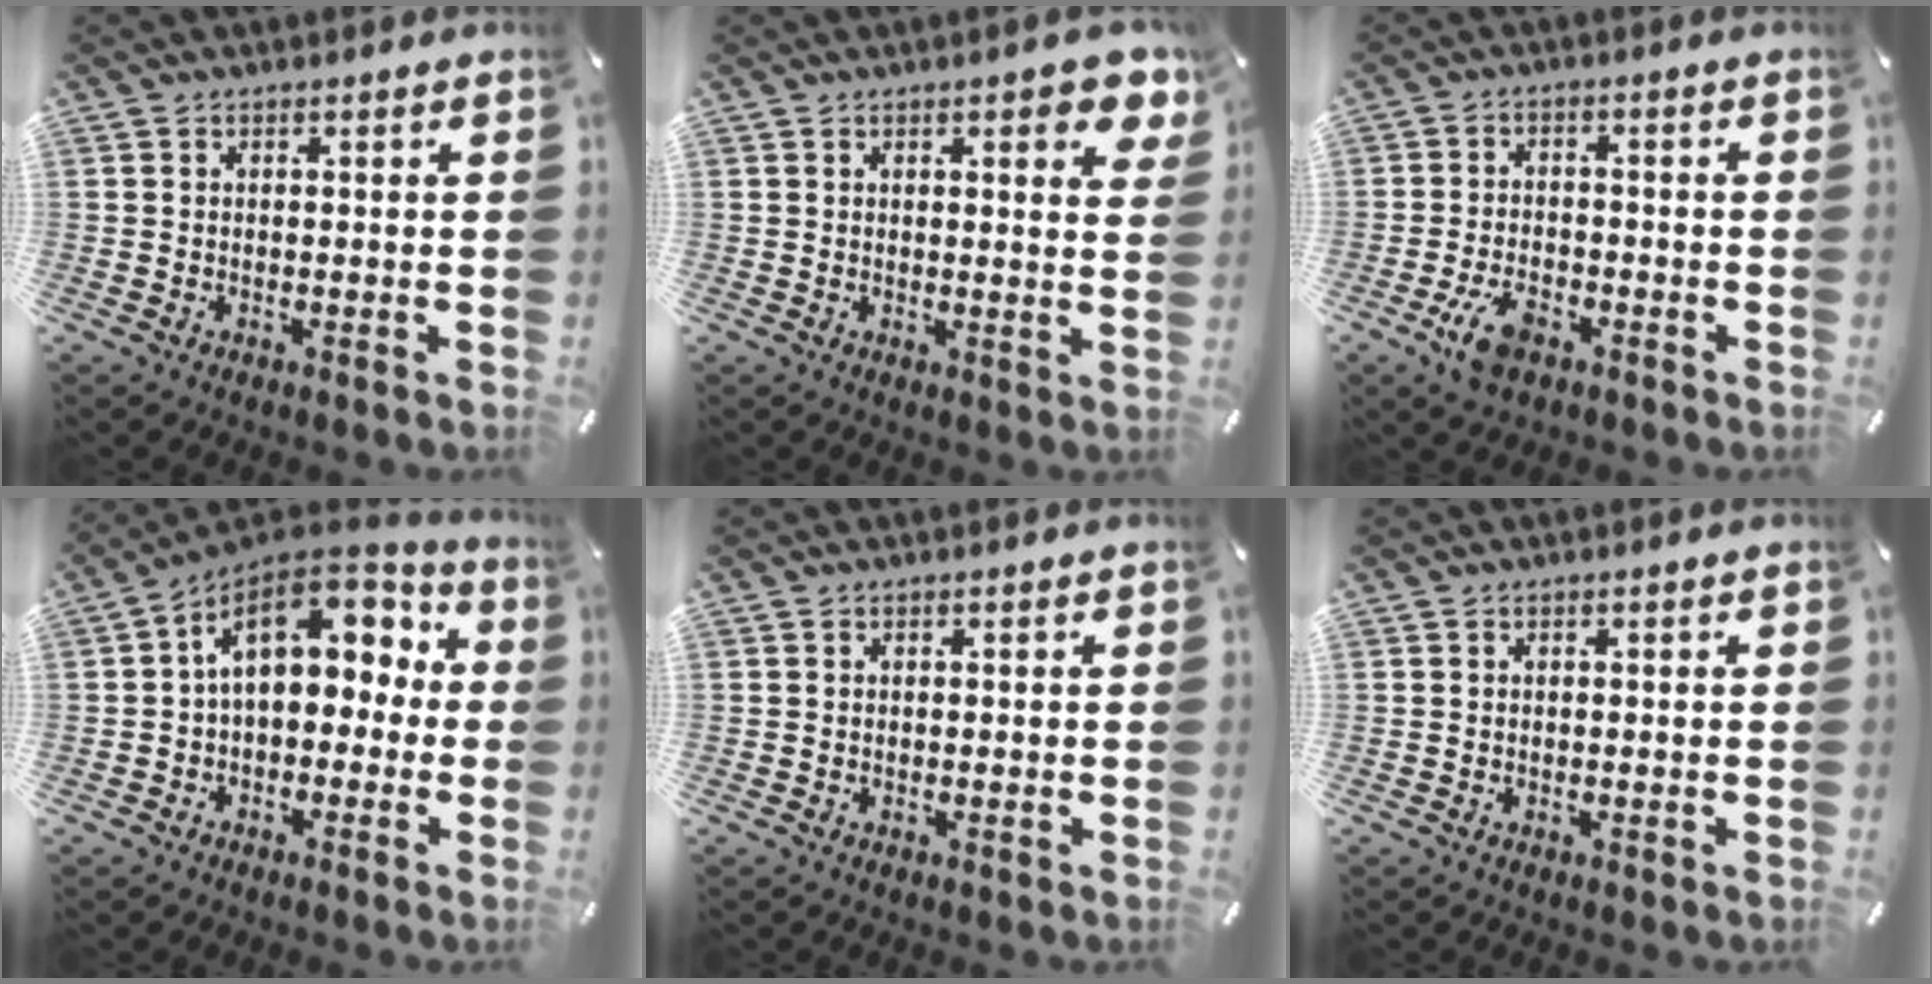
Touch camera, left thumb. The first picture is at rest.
{"total": 5.0, "force": [3.0, 1.6, 3.6], "torque": [-0.046, -0.017, 0.047]}
{"total": 6.7, "force": [-3.5, 3.6, 4.5], "torque": [-0.101, 0.012, -0.067]}
{"total": 12.9, "force": [4.5, 8.2, 8.9], "torque": [-0.149, -0.022, 0.083]}
{"total": 0.0}
{"total": 0.0}